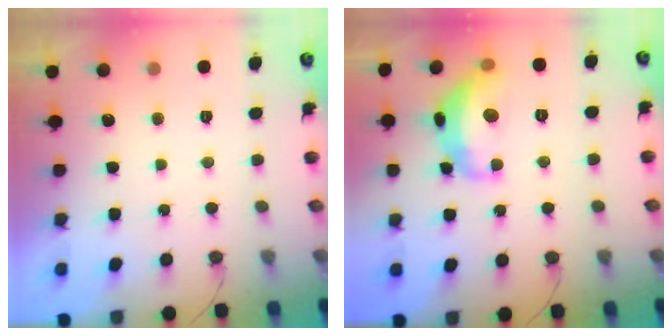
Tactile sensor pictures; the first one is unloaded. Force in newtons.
{"total": 15.6, "press": 15.6, "slide": 0.9}